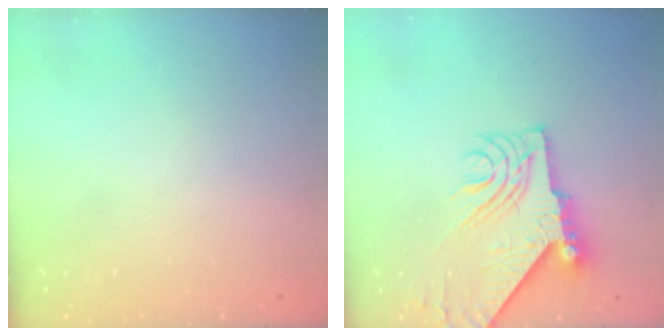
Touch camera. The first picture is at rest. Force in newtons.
{"total": 11.9, "press": 11.9, "slide": 1.2}